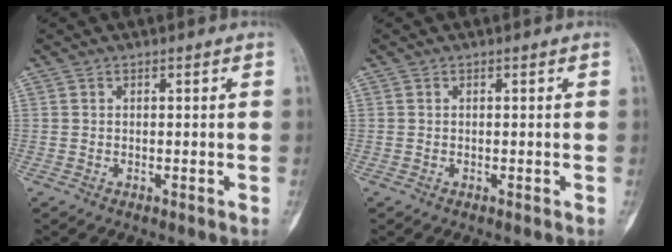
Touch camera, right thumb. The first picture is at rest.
{"total": 0.0}